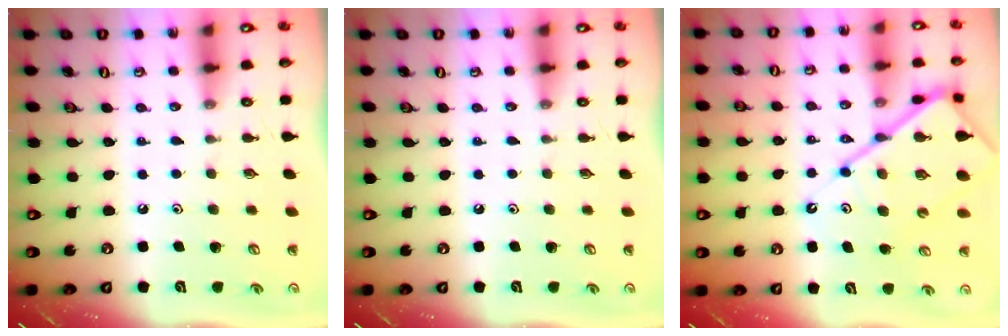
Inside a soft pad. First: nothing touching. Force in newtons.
{"total": 0.0}
{"total": 16.1, "press": 16.0, "slide": 1.7}